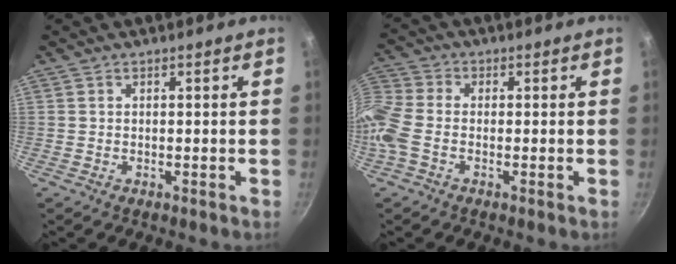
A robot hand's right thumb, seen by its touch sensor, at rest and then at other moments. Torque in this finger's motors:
{"motor_torque": [-0.17, 1.30, 2.02, -0.43, 0.58]}